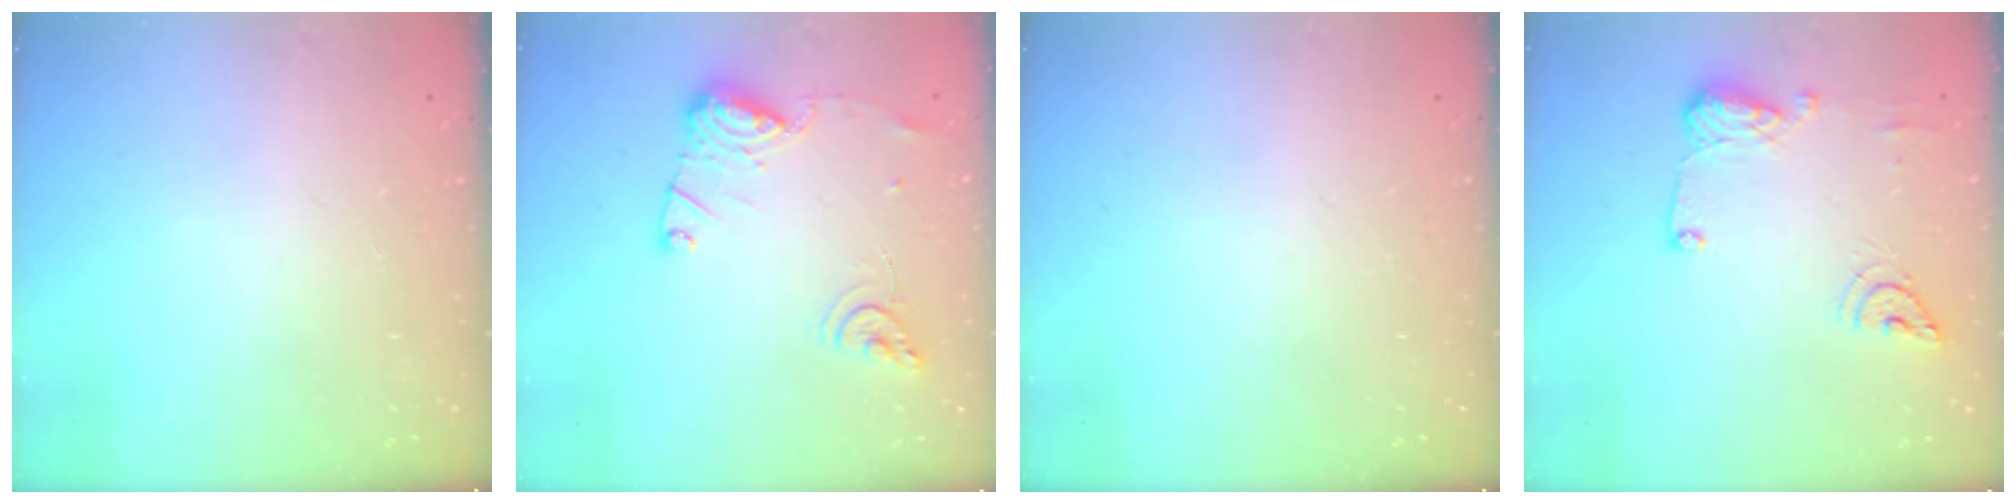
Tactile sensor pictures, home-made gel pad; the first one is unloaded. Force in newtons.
{"total": 12.9, "press": 12.8, "slide": 1.5}
{"total": 0.0}
{"total": 11.2, "press": 11.1, "slide": 1.5}